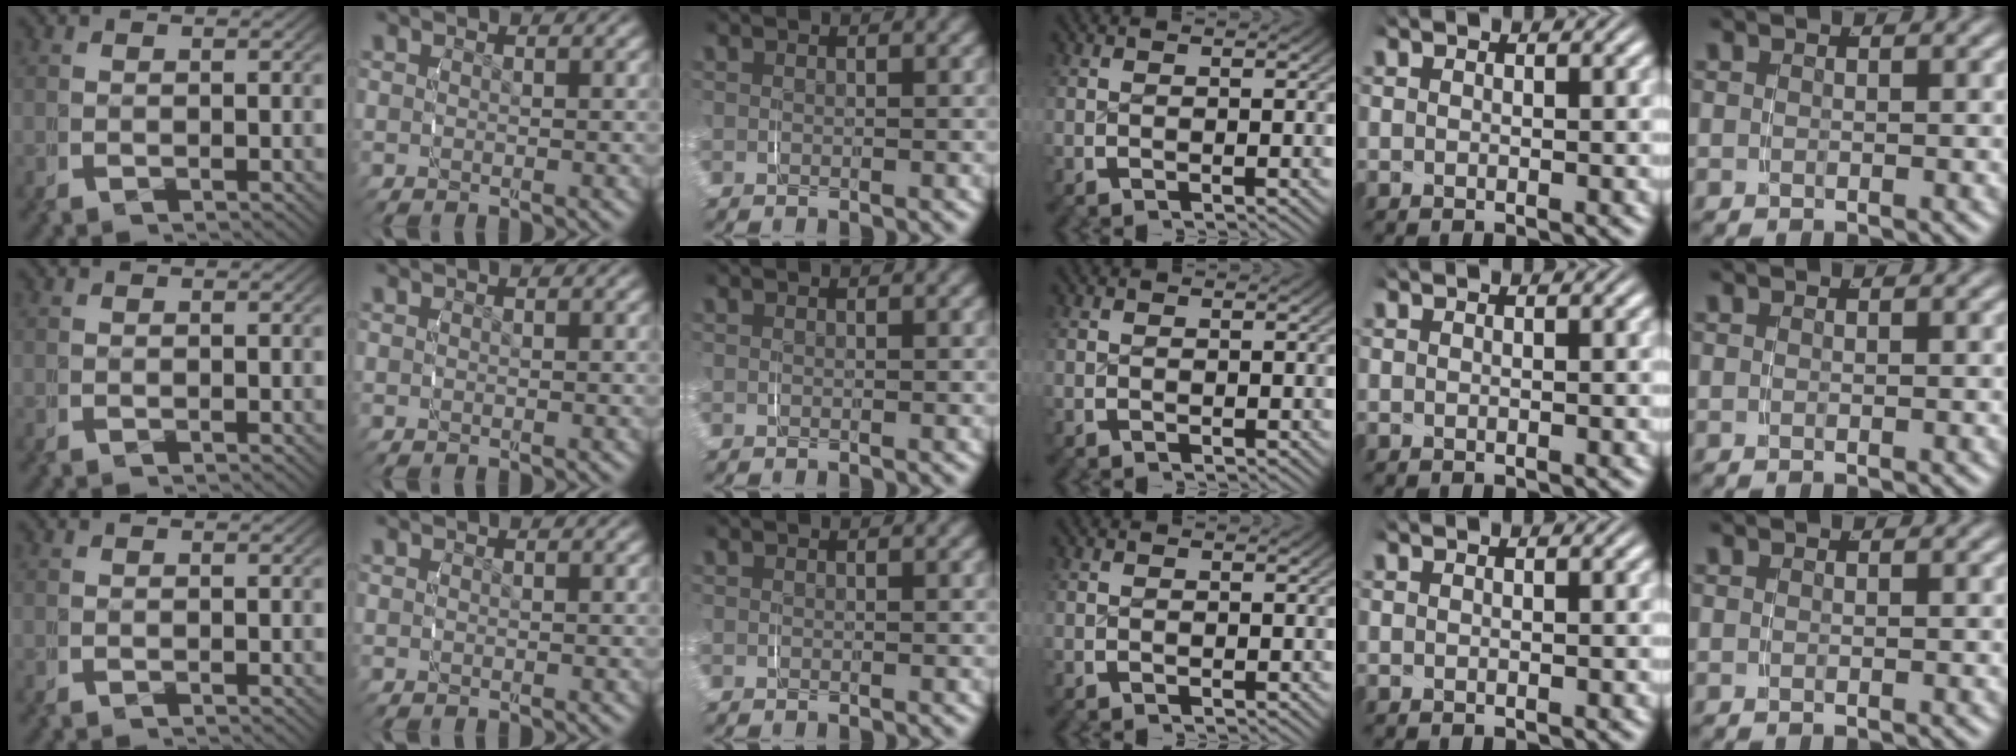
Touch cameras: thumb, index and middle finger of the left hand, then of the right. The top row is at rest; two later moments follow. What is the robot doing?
{"motion": "grasp_and_lifting", "object": "fork"}